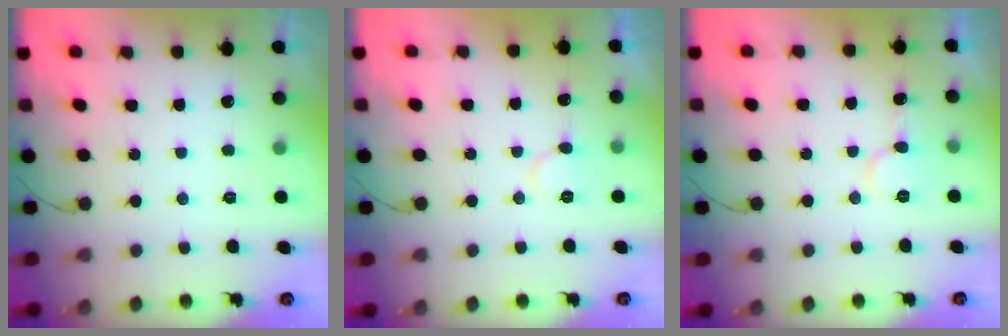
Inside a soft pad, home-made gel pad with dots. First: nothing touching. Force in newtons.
{"total": 6.5, "press": 6.5, "slide": 0.7}
{"total": 6.1, "press": 6.1, "slide": 0.6}